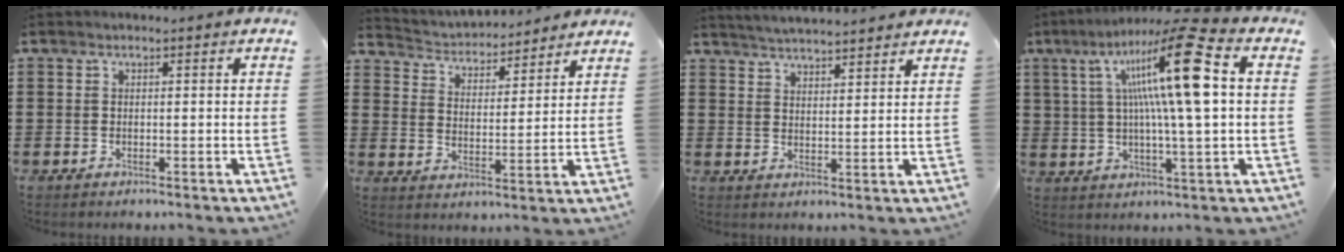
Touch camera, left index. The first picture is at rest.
{"total": 3.5, "force": [3.4, 0.5, -0.2], "torque": [-0.019, -0.030, 0.052]}
{"total": 3.5, "force": [3.5, -0.5, 0.1], "torque": [-0.014, -0.016, 0.062]}
{"total": 16.8, "force": [4.4, 2.4, 16.0], "torque": [-0.290, 0.005, 0.060]}